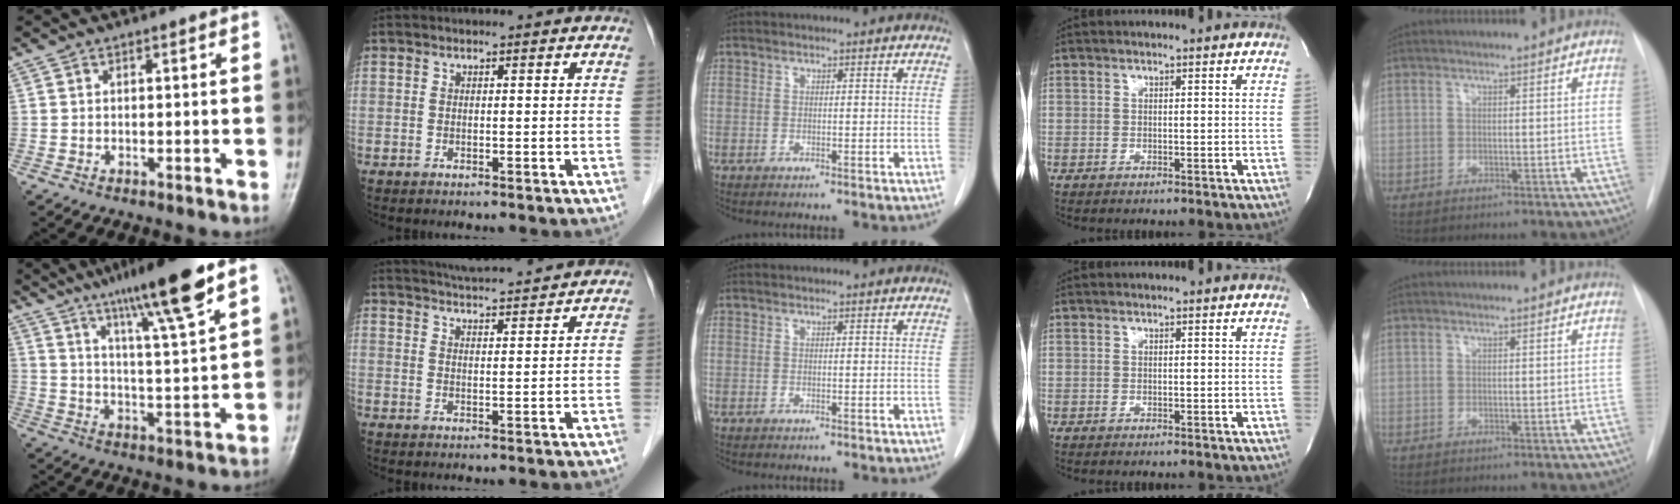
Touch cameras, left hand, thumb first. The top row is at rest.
{"thumb": {"total": 15.9, "force": [10.3, 1.3, 12.0], "torque": [-0.193, -0.045, 0.170]}, "index": {"total": 10.7, "force": [10.1, 0.4, 3.5], "torque": [-0.062, 0.018, 0.145]}}